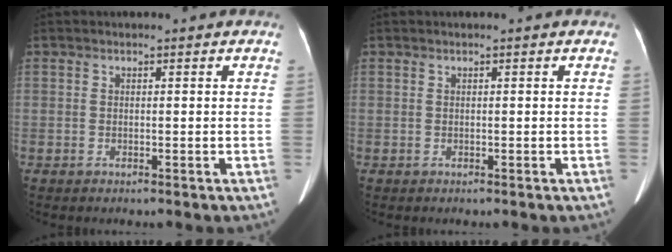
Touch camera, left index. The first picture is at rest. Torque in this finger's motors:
{"motor_torque": [0.01, 0.00, 0.00, -0.01]}